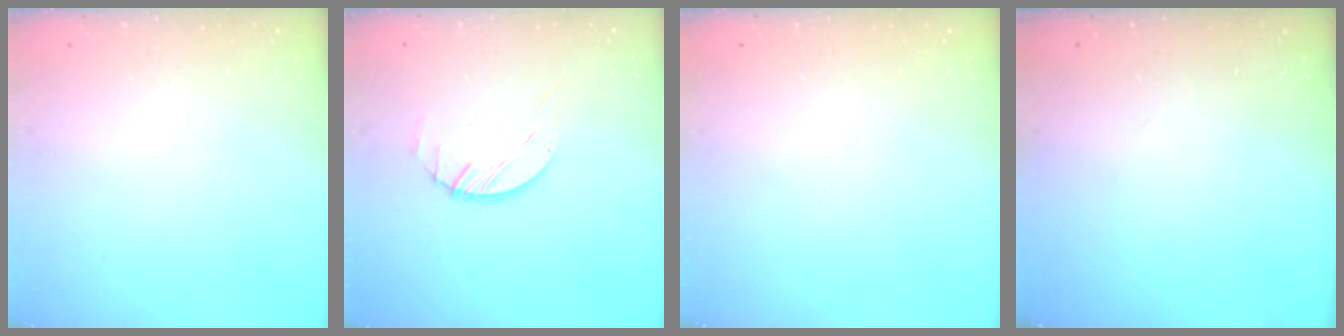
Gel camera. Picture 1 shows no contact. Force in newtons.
{"total": 2.9, "press": 2.8, "slide": 0.3}
{"total": 0.0}
{"total": 0.0}